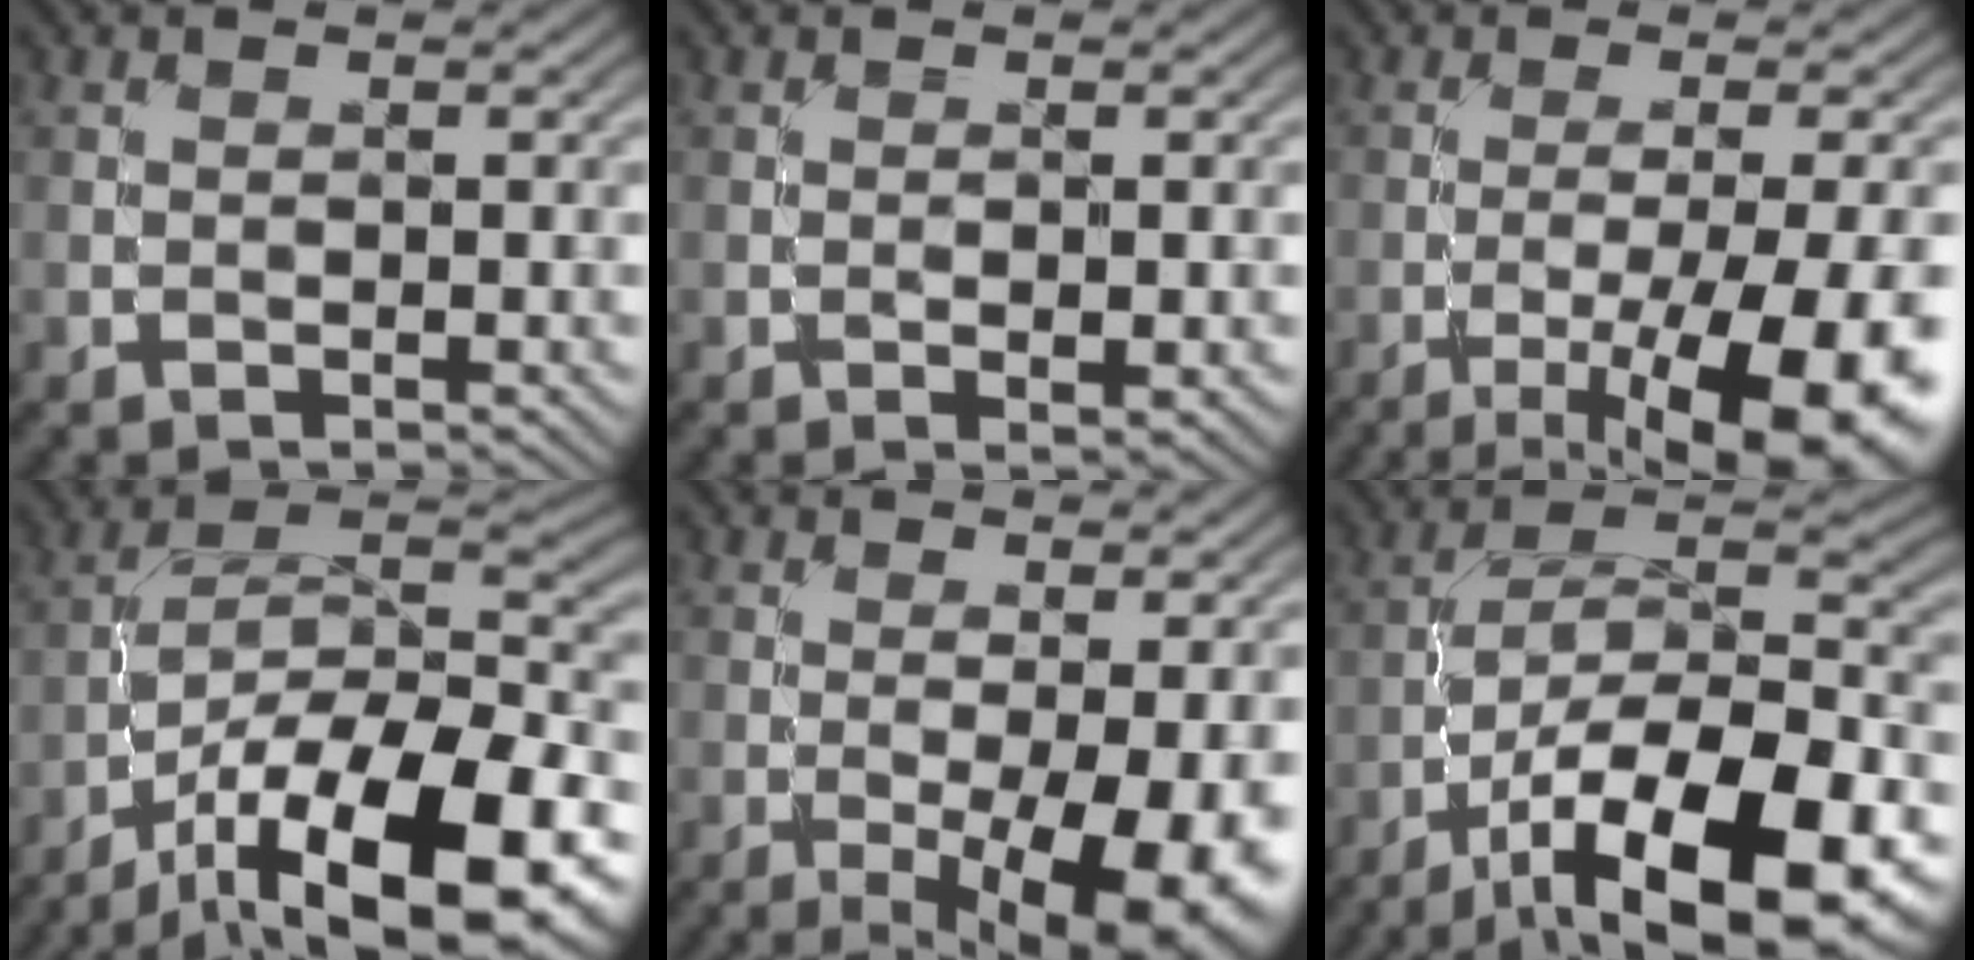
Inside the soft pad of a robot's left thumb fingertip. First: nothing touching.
{"total": 1.7, "force": [-0.3, 0.7, 1.5], "torque": [-0.023, 0.000, -0.004]}
{"total": 14.0, "force": [-6.8, 3.5, 11.7], "torque": [-0.179, -0.012, -0.094]}
{"total": 19.0, "force": [-11.5, 7.1, 13.4], "torque": [-0.213, -0.023, -0.196]}
{"total": 10.0, "force": [-3.0, 3.0, 9.0], "torque": [-0.131, -0.011, -0.033]}
{"total": 18.5, "force": [-10.2, 6.7, 13.9], "torque": [-0.215, -0.007, -0.176]}